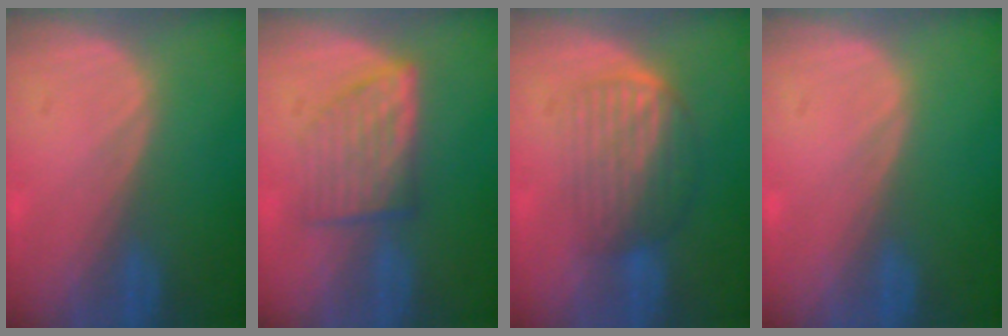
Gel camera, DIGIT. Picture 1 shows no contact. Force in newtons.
{"total": 6.2, "press": 5.9, "slide": 1.9}
{"total": 6.0, "press": 5.8, "slide": 1.6}
{"total": 0.0}